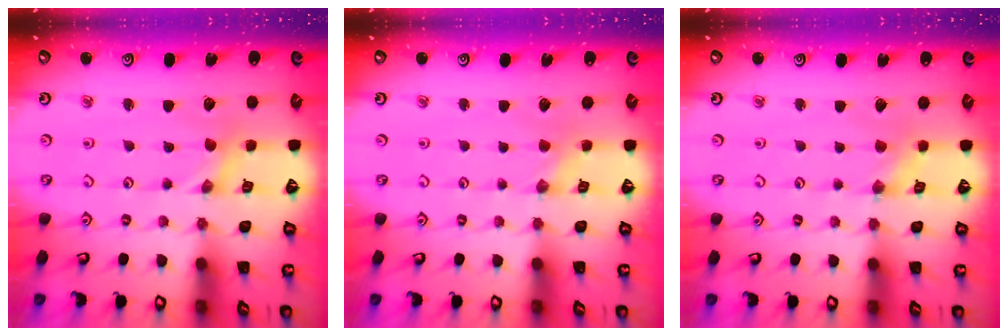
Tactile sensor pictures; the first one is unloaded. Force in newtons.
{"total": 0.9, "press": 0.9, "slide": 0.2}
{"total": 0.0}